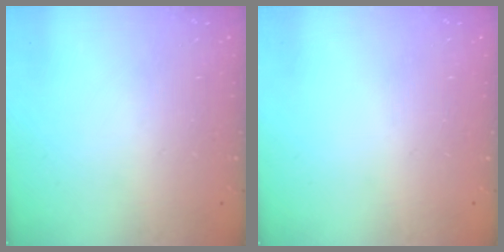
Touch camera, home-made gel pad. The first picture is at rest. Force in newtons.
{"total": 0.0}